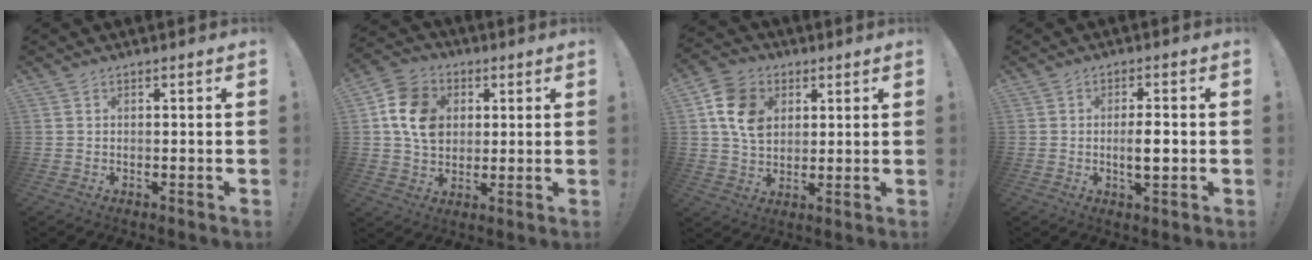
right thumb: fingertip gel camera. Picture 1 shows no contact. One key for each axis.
{"total": 14.0, "fx": 3.1, "fy": 11.3, "fz": 7.7, "tx": -0.119, "ty": 0.004, "tz": 0.065}
{"total": 12.9, "fx": 4.1, "fy": 10.1, "fz": 6.9, "tx": -0.117, "ty": 0.003, "tz": 0.083}
{"total": 5.3, "fx": -0.7, "fy": 1.5, "fz": 5.1, "tx": -0.082, "ty": -0.003, "tz": -0.018}